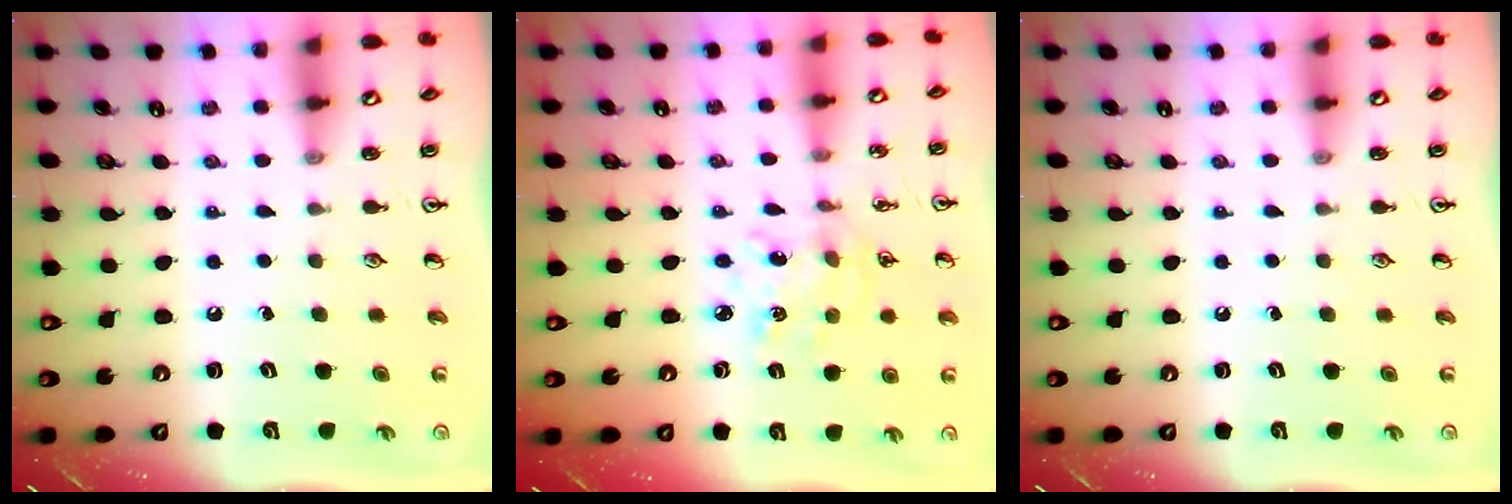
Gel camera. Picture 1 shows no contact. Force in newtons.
{"total": 4.8, "press": 4.8, "slide": 0.4}
{"total": 0.0}